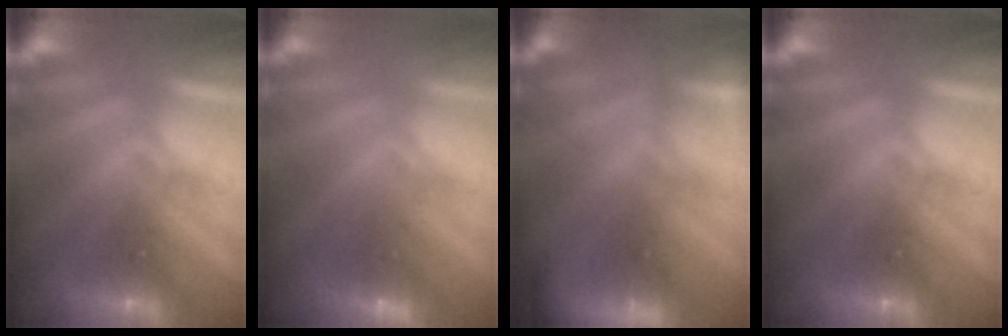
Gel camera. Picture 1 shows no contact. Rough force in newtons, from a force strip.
{"total": 2.9}
{"total": 8.1}
{"total": 0.0}